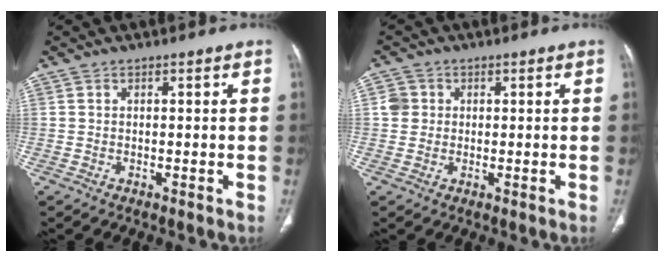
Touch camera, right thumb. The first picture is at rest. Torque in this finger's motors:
{"motor_torque": [0.24, 0.15, 0.34, 0.59, 0.03]}